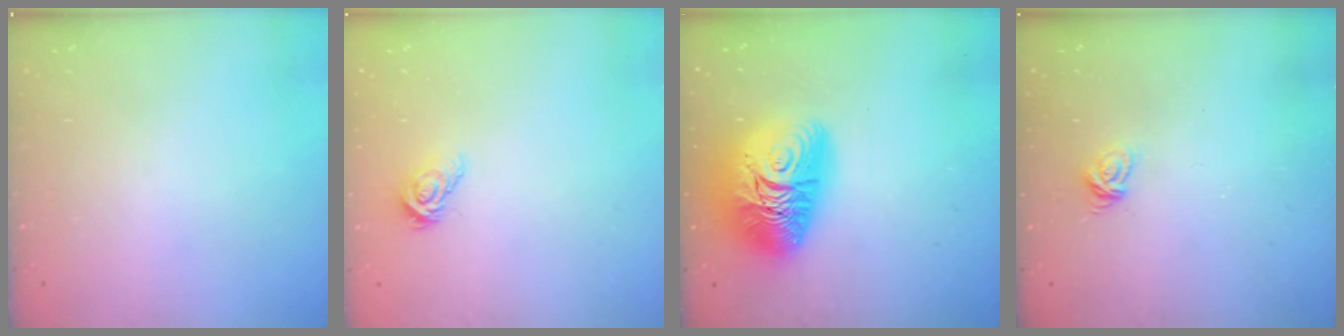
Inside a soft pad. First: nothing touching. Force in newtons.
{"total": 6.7, "press": 6.7, "slide": 0.2}
{"total": 17.6, "press": 17.5, "slide": 1.7}
{"total": 5.6, "press": 5.6, "slide": 0.4}